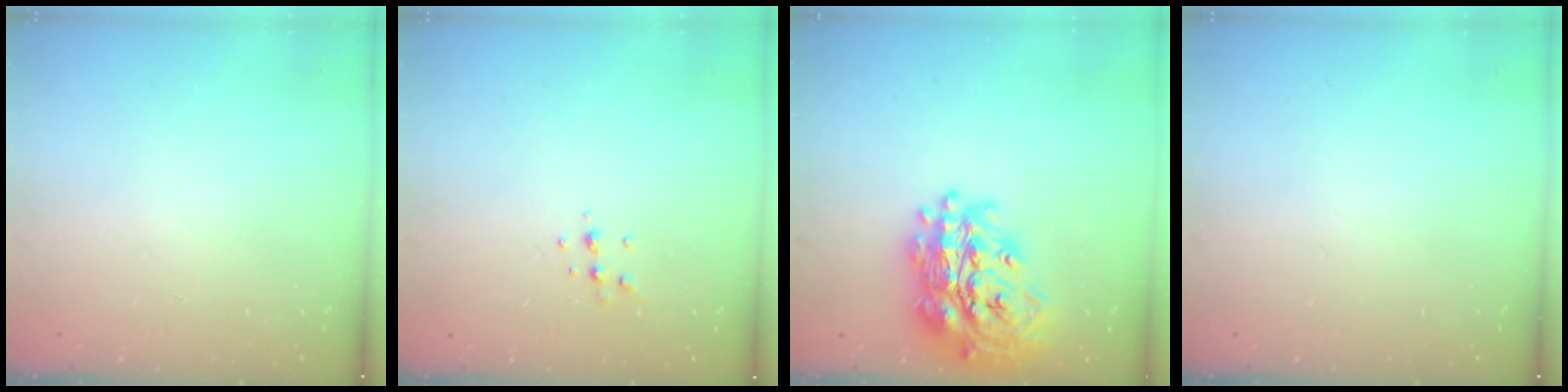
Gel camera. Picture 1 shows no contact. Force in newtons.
{"total": 5.3, "press": 5.2, "slide": 1.4}
{"total": 25.9, "press": 25.8, "slide": 2.3}
{"total": 0.0}